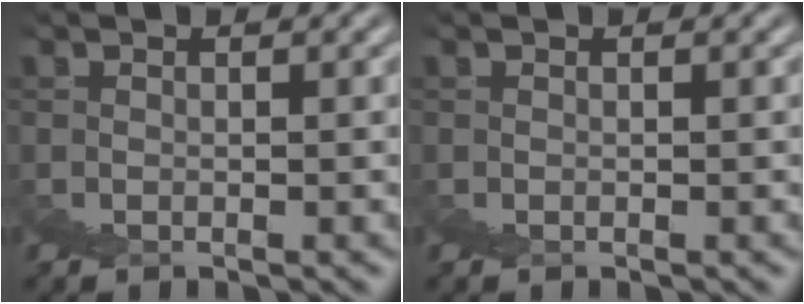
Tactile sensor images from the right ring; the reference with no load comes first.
{"total": 0.0}